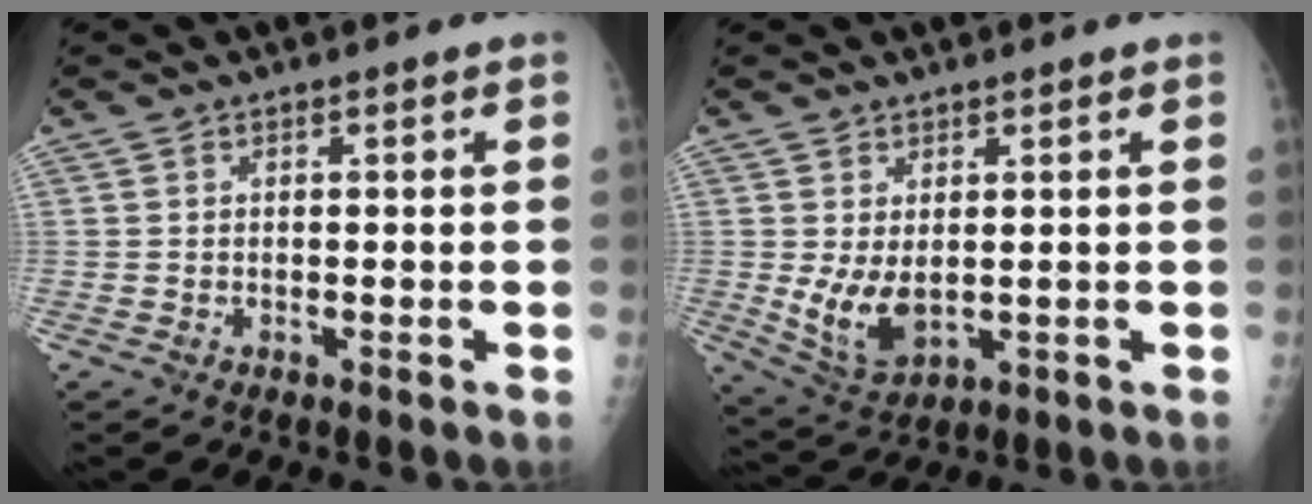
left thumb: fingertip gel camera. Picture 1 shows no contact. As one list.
[{"total": 6.8, "force": [0.4, 4.0, 5.5], "torque": [-0.094, -0.019, 0.025]}]